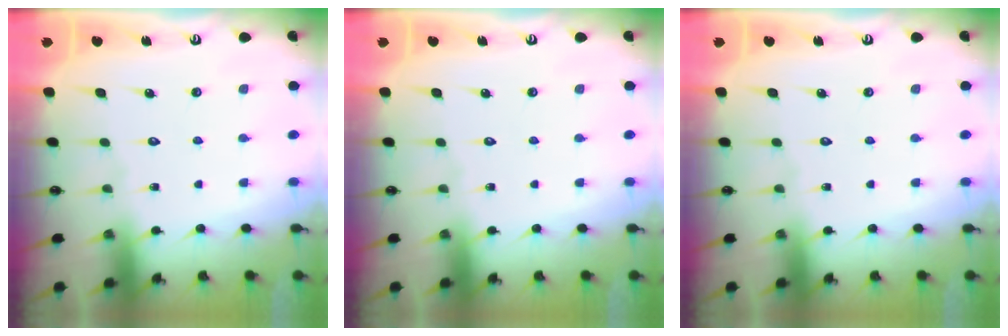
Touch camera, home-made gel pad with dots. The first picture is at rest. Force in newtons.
{"total": 0.0}
{"total": 0.0}